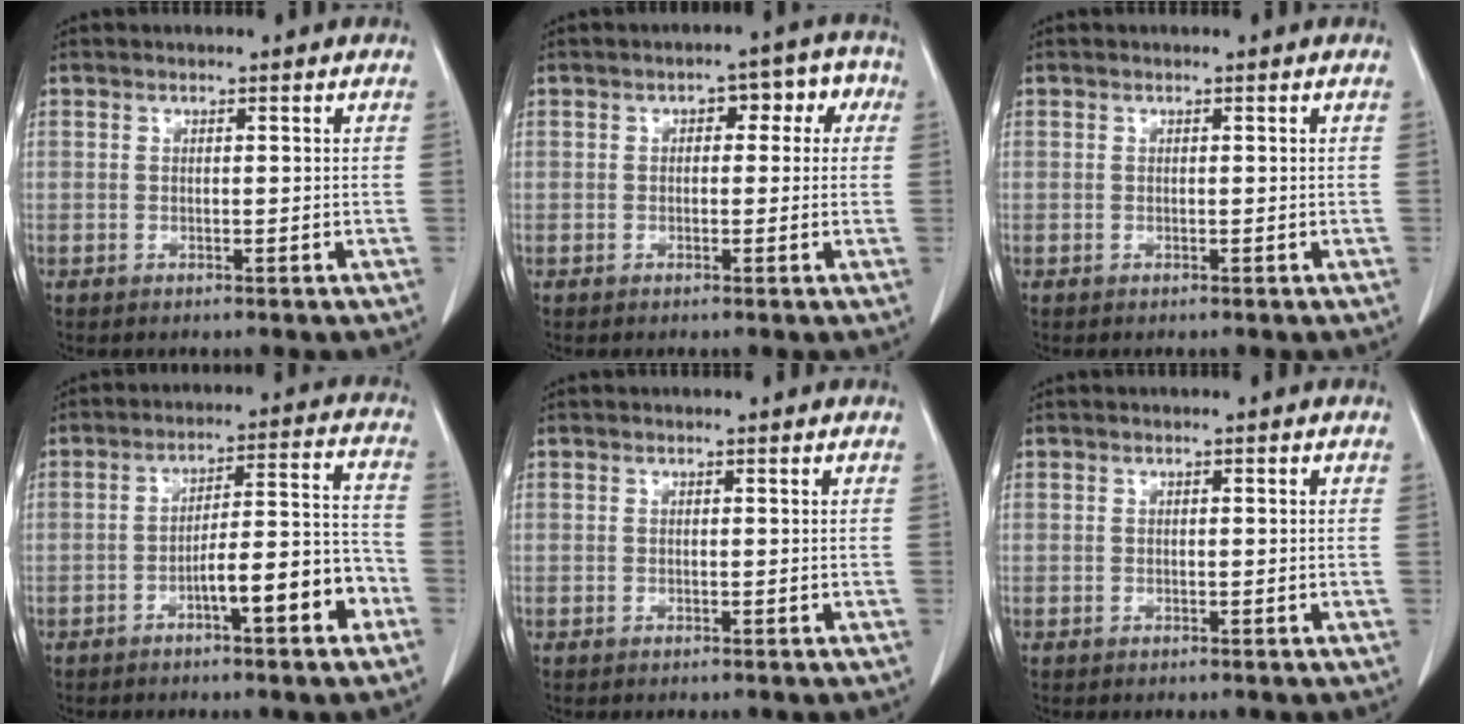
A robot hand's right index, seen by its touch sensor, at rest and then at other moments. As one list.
[{"total": 4.9, "force": [1.1, 2.9, 3.9], "torque": [-0.035, 0.037, 0.009]}, {"total": 0.0}, {"total": 10.0, "force": [-4.8, 1.4, 8.7], "torque": [-0.129, 0.028, -0.067]}, {"total": 0.0}, {"total": 0.0}]